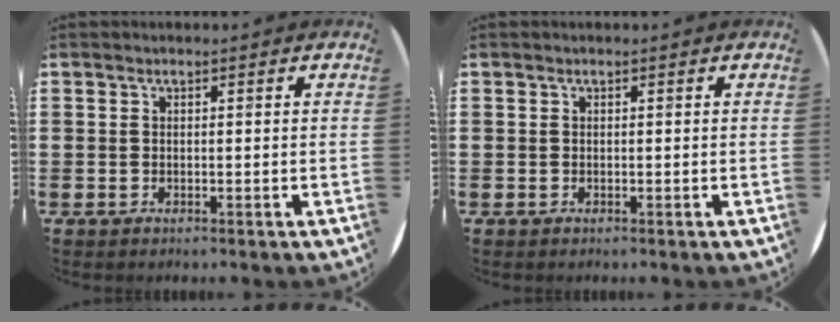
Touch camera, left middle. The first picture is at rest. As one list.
[{"total": 0.0}]